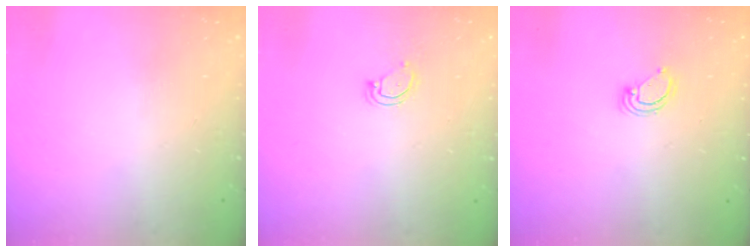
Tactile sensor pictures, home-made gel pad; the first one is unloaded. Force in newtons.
{"total": 3.8, "press": 3.8, "slide": 0.4}
{"total": 3.8, "press": 3.8, "slide": 0.3}